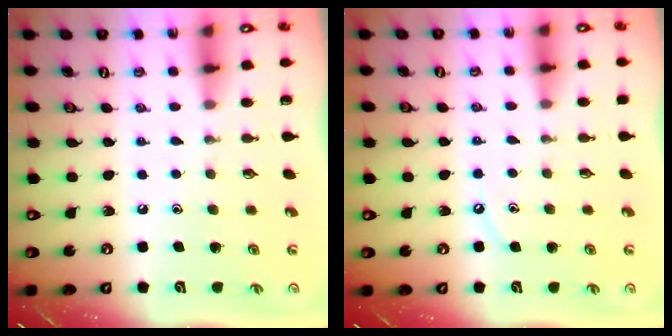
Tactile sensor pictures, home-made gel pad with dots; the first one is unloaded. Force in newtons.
{"total": 3.3, "press": 3.3, "slide": 0.5}